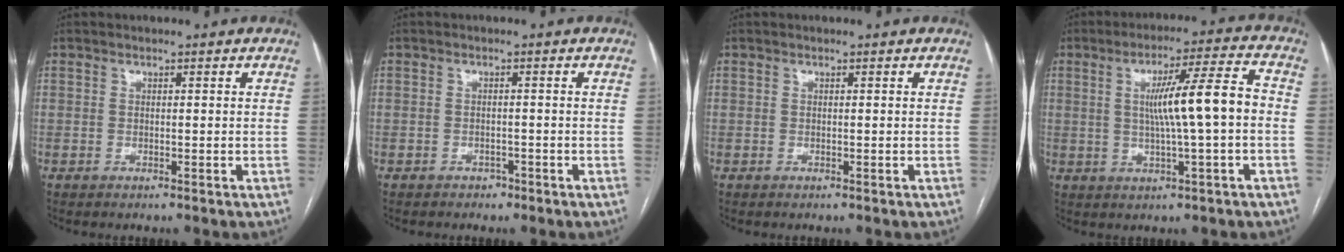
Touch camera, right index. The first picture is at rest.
{"total": 1.3, "force": [-1.0, 0.9, 0.1], "torque": [-0.002, 0.004, -0.015]}
{"total": 0.0}
{"total": 10.3, "force": [0.0, -0.1, 10.3], "torque": [-0.166, 0.011, 0.002]}